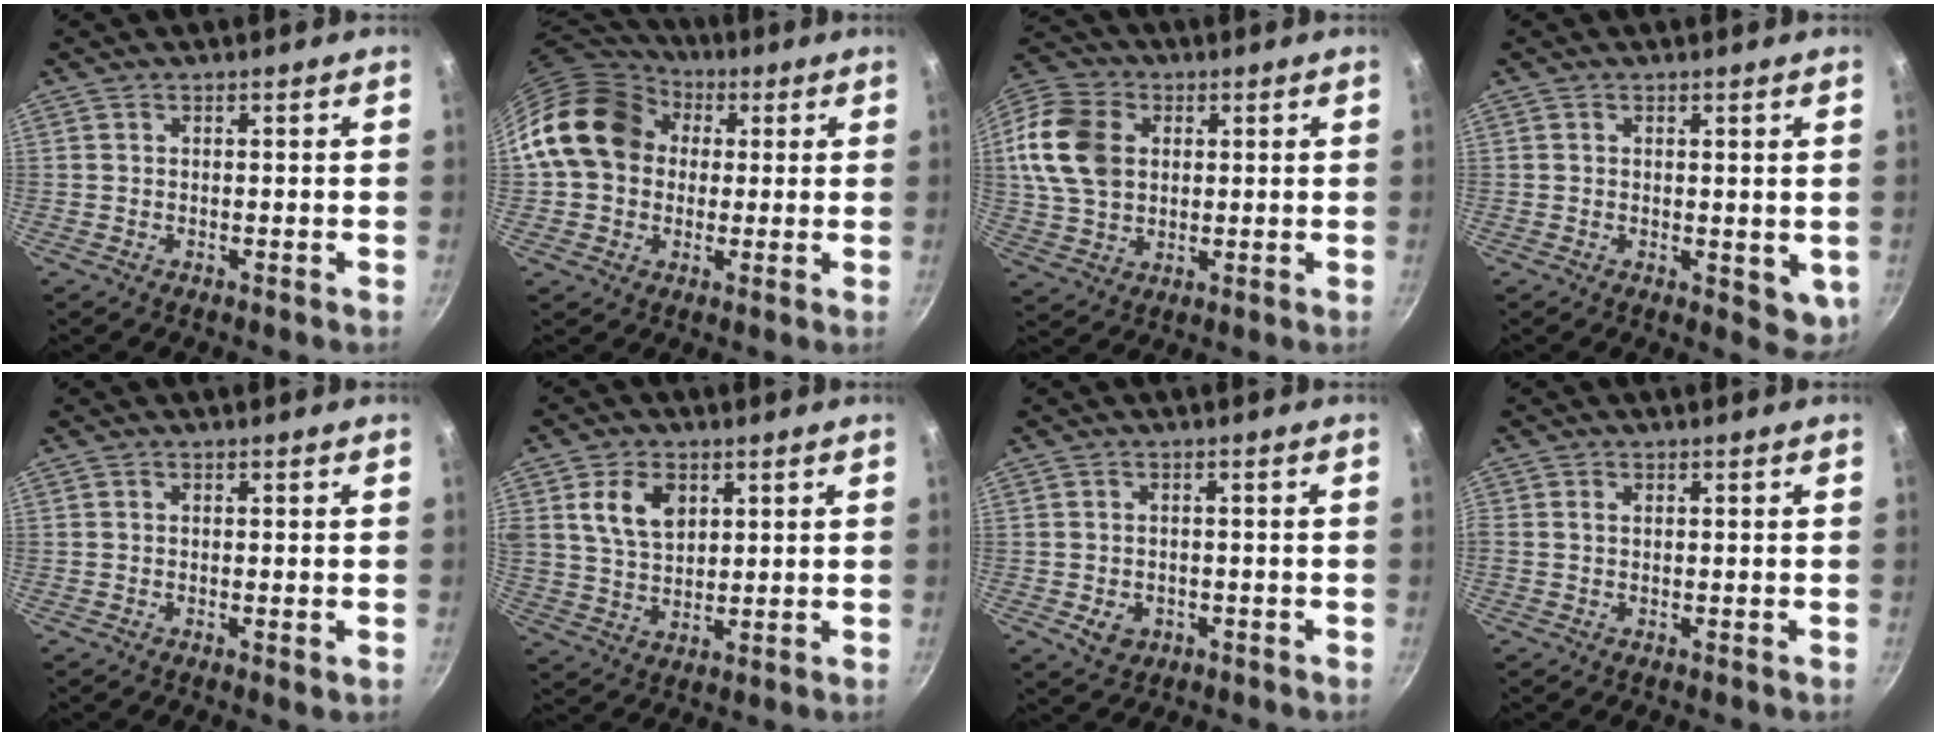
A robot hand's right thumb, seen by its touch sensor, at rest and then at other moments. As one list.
[{"total": 17.0, "force": [2.7, 13.9, 9.3], "torque": [-0.141, 0.035, 0.035]}, {"total": 15.2, "force": [2.6, 11.5, 9.7], "torque": [-0.174, 0.009, 0.043]}, {"total": 4.8, "force": [0.6, 2.8, 3.8], "torque": [-0.047, -0.010, 0.012]}, {"total": 1.0, "force": [-0.1, 0.3, 0.9], "torque": [-0.016, -0.003, -0.005]}, {"total": 8.9, "force": [3.2, 6.0, 5.7], "torque": [-0.090, -0.015, 0.062]}, {"total": 4.0, "force": [-1.3, 3.1, 2.0], "torque": [-0.027, 0.006, -0.010]}, {"total": 0.9, "force": [0.2, 0.7, 0.6], "torque": [-0.012, 0.003, 0.002]}]